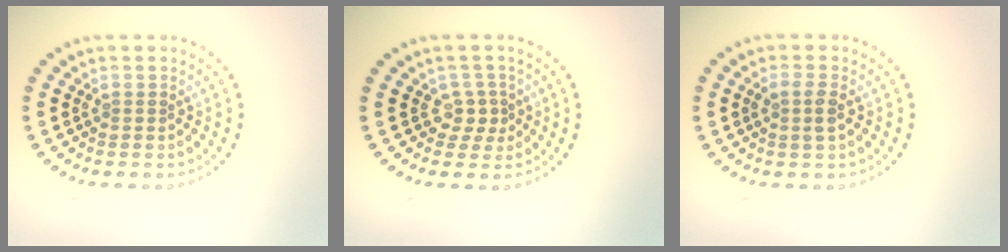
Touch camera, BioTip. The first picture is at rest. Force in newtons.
{"total": 1.7, "press": 1.2, "slide": 1.2}
{"total": 1.7, "press": 1.6, "slide": 0.4}